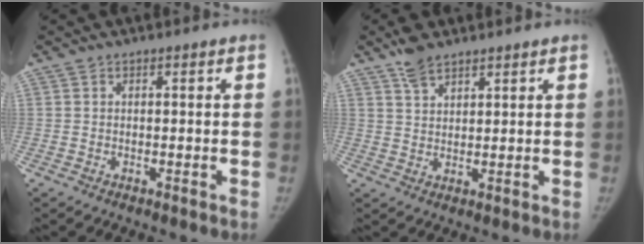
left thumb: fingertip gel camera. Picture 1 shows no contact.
{"total": 4.9, "force": [3.9, 2.0, 2.2], "torque": [-0.033, -0.014, 0.078]}